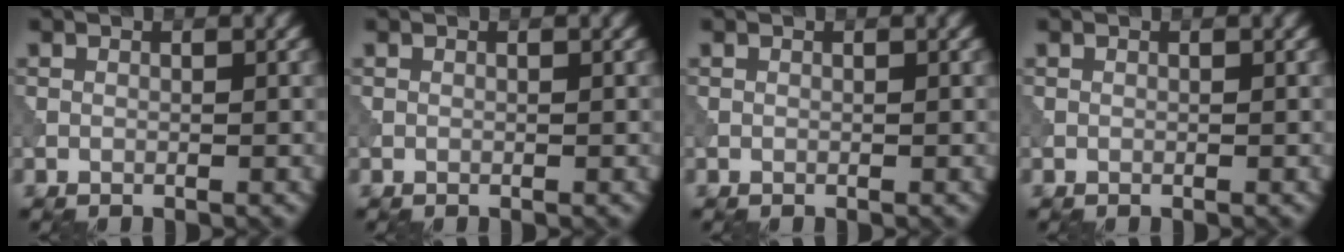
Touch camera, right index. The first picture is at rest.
{"total": 0.0}
{"total": 0.0}
{"total": 0.0}